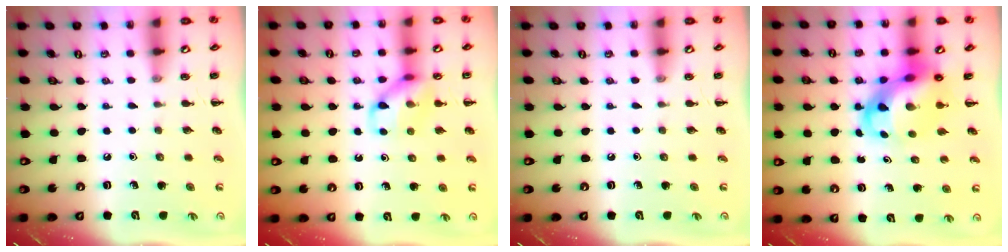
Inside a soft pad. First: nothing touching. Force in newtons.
{"total": 12.8, "press": 12.7, "slide": 1.5}
{"total": 0.0}
{"total": 8.2, "press": 7.8, "slide": 2.4}